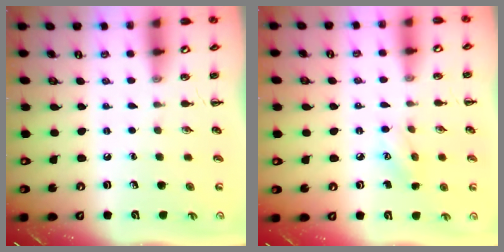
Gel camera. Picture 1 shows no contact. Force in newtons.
{"total": 5.7, "press": 5.6, "slide": 1.2}